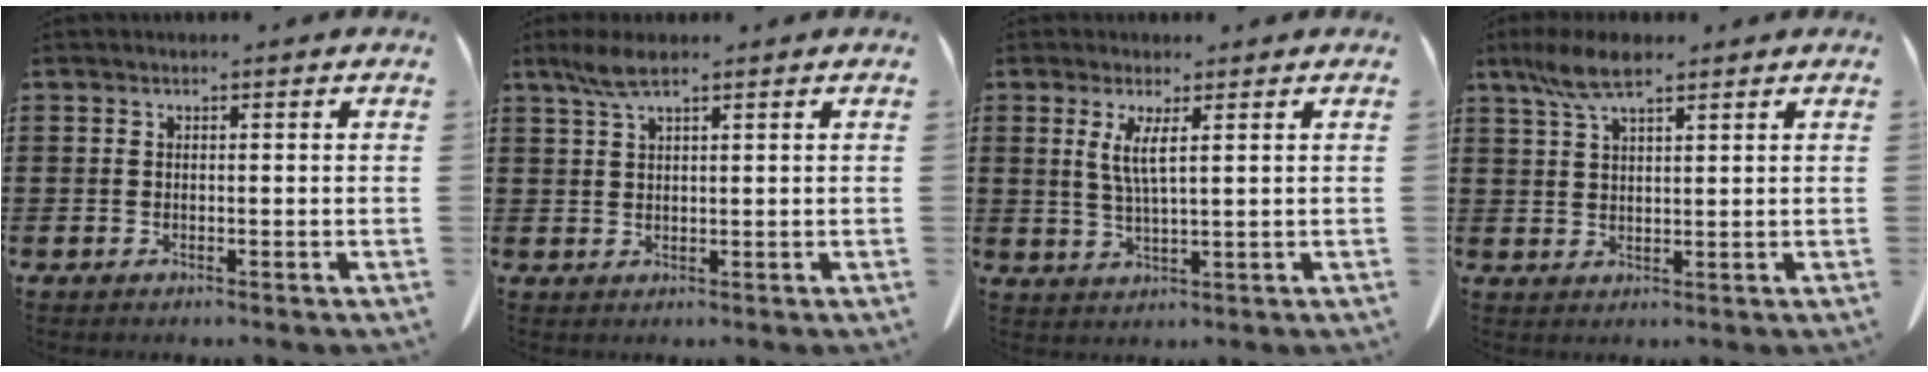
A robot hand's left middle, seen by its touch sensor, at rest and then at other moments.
{"total": 4.0, "force": [2.4, 0.9, 3.1], "torque": [-0.067, 0.003, 0.044]}
{"total": 3.6, "force": [1.6, 0.2, 3.2], "torque": [-0.070, -0.001, 0.028]}
{"total": 6.0, "force": [3.8, 1.4, 4.4], "torque": [-0.101, 0.002, 0.067]}